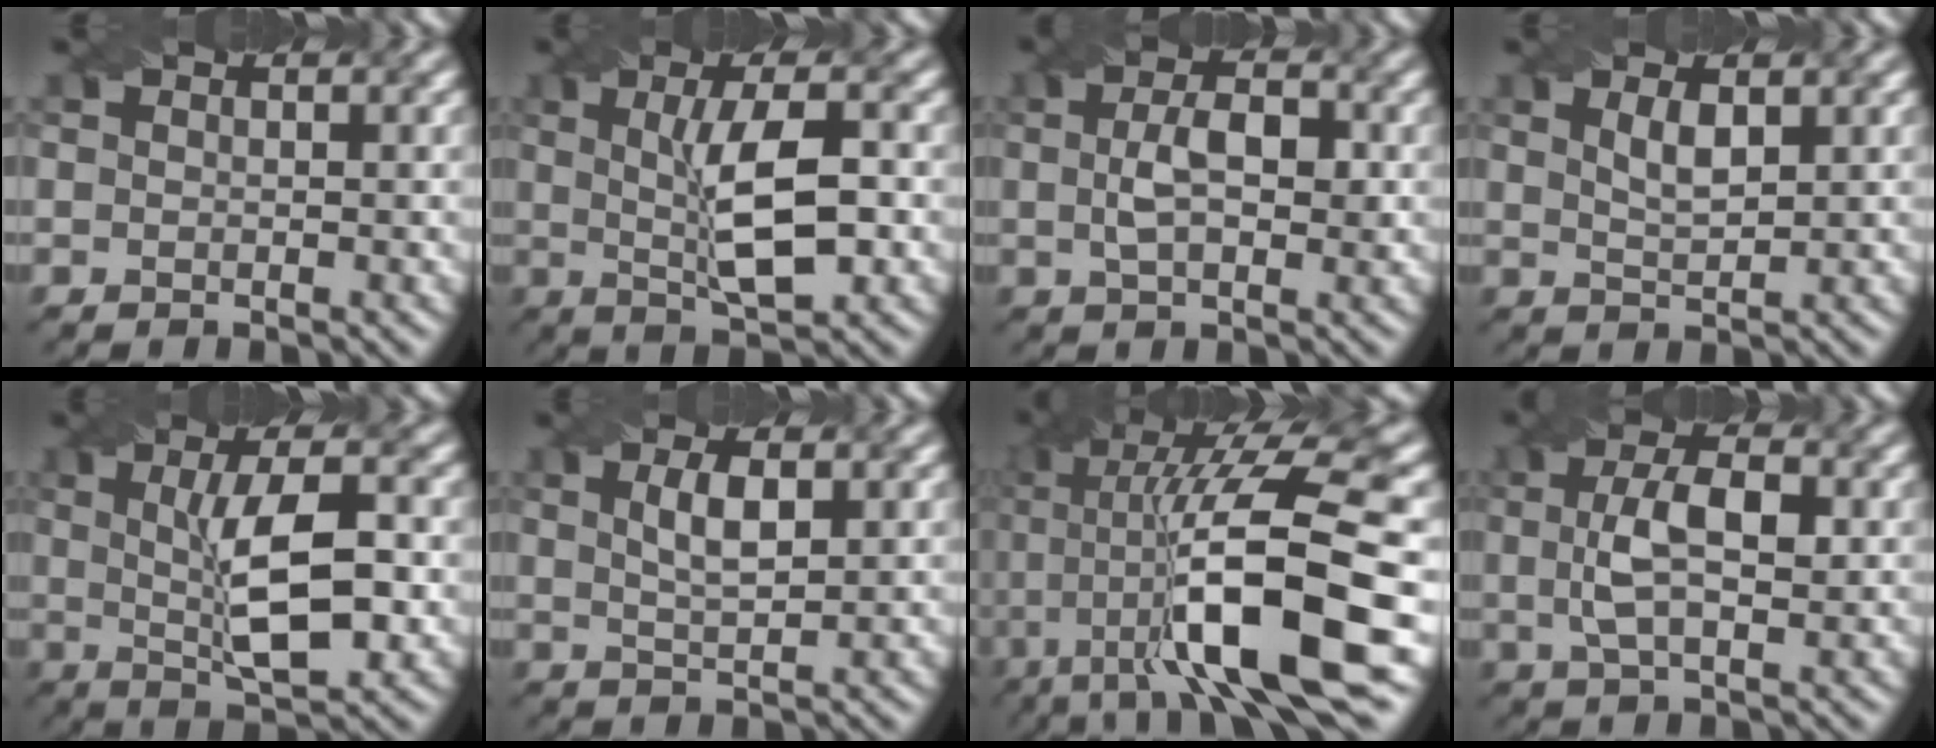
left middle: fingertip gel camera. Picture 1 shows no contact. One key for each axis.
{"total": 6.9, "fx": 0.3, "fy": 1.9, "fz": 6.6, "tx": -0.111, "ty": 0.004, "tz": 0.007}
{"total": 4.1, "fx": 0.3, "fy": 2.0, "fz": 3.6, "tx": -0.071, "ty": 0.004, "tz": 0.002}
{"total": 2.1, "fx": 1.1, "fy": 0.6, "fz": 1.7, "tx": -0.034, "ty": -0.001, "tz": 0.023}
{"total": 7.8, "fx": 0.3, "fy": 2.3, "fz": 7.5, "tx": -0.122, "ty": 0.009, "tz": 0.004}
{"total": 2.8, "fx": 1.0, "fy": 0.9, "fz": 2.5, "tx": -0.049, "ty": 0.003, "tz": 0.020}
{"total": 14.4, "fx": -2.2, "fy": 3.3, "fz": 13.9, "tx": -0.213, "ty": 0.016, "tz": -0.034}
{"total": 4.8, "fx": 0.4, "fy": 1.9, "fz": 4.4, "tx": -0.089, "ty": 0.007, "tz": 0.004}